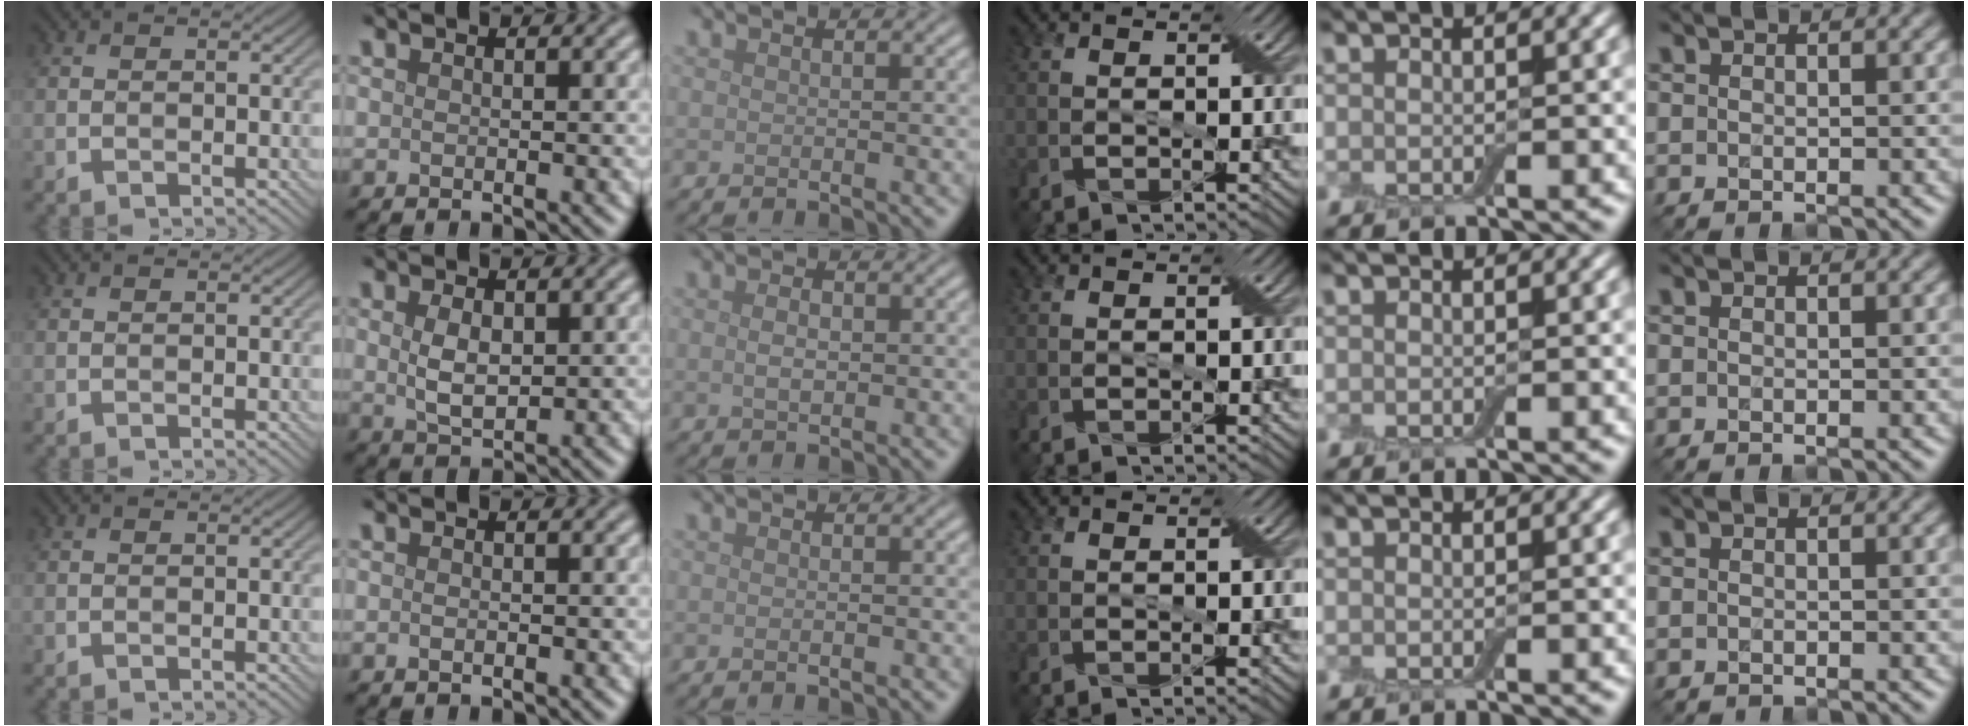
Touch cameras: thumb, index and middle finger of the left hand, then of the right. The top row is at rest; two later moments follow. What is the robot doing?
{"motion": "fold", "object": "apron"}